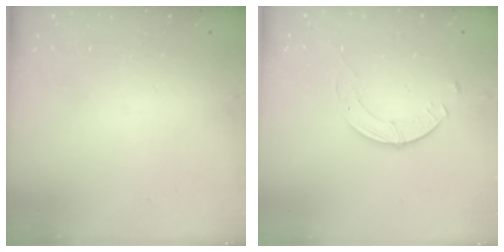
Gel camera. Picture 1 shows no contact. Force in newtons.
{"total": 2.3, "press": 2.3, "slide": 0.3}